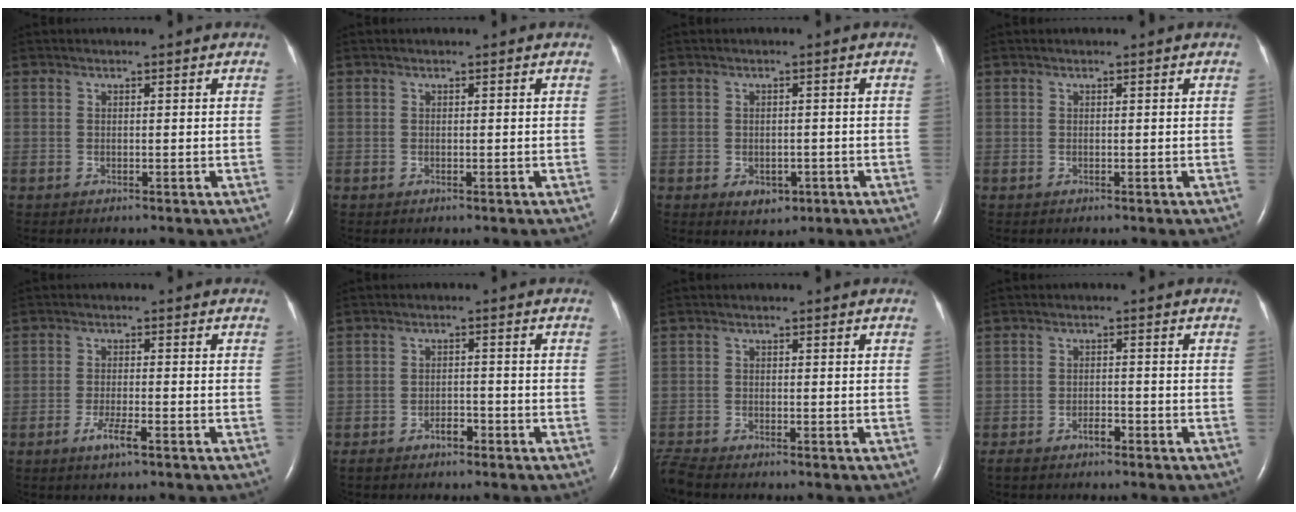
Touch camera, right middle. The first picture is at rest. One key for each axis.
{"total": 0.0}
{"total": 3.1, "fx": -1.3, "fy": 2.1, "fz": 1.8, "tx": -0.020, "ty": 0.000, "tz": -0.007}
{"total": 0.0}
{"total": 3.2, "fx": -2.0, "fy": 0.2, "fz": 2.6, "tx": -0.052, "ty": -0.004, "tz": -0.038}
{"total": 2.4, "fx": -1.8, "fy": 1.0, "fz": 1.3, "tx": -0.024, "ty": 0.003, "tz": -0.030}
{"total": 3.0, "fx": -2.9, "fy": -0.3, "fz": 0.6, "tx": -0.022, "ty": -0.019, "tz": -0.057}
{"total": 2.2, "fx": -1.7, "fy": 0.7, "fz": 1.2, "tx": -0.025, "ty": 0.001, "tz": -0.029}